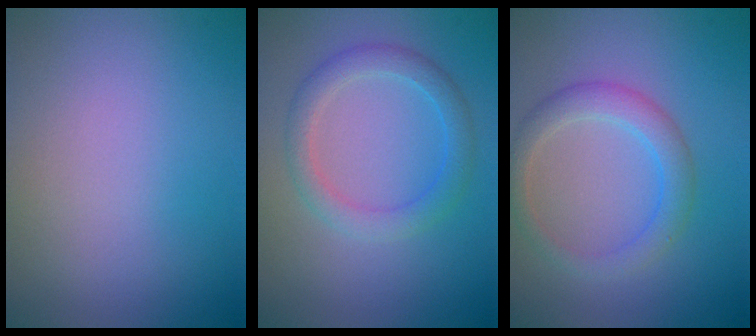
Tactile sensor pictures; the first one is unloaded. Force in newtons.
{"total": 2.6, "press": 2.6, "slide": 0.1}
{"total": 2.7, "press": 2.7, "slide": 0.1}